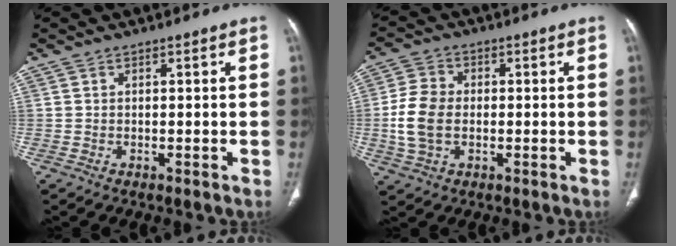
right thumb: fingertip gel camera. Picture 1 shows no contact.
{"total": 8.3, "force": [-0.8, 5.7, 5.9], "torque": [-0.126, 0.009, -0.018]}